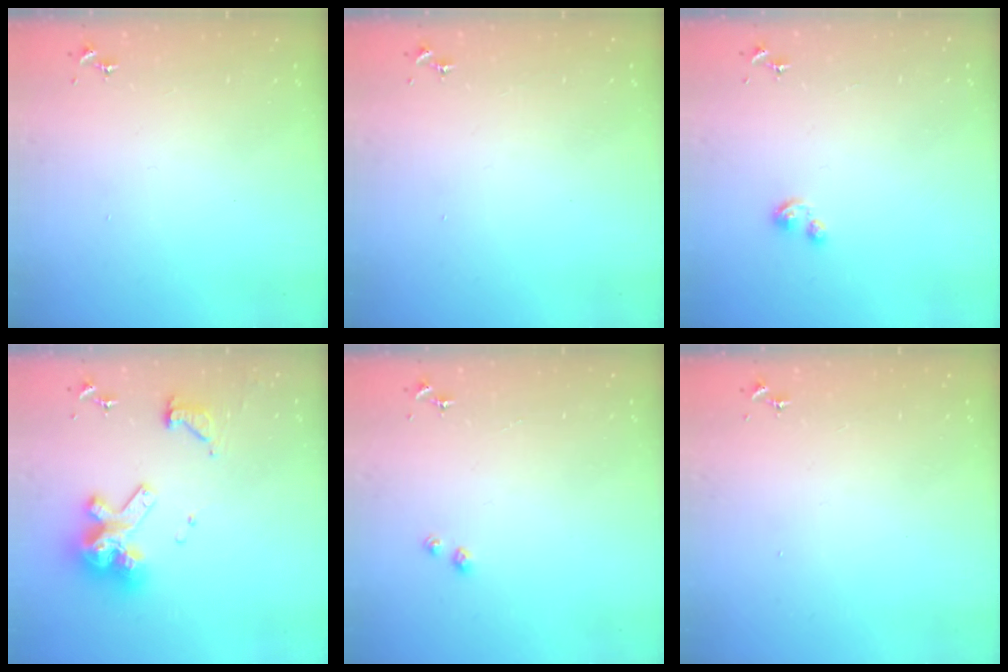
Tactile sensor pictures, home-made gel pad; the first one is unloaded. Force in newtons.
{"total": 0.0}
{"total": 3.1, "press": 3.1, "slide": 0.3}
{"total": 15.9, "press": 15.8, "slide": 1.4}
{"total": 2.3, "press": 2.3, "slide": 0.3}
{"total": 0.0}